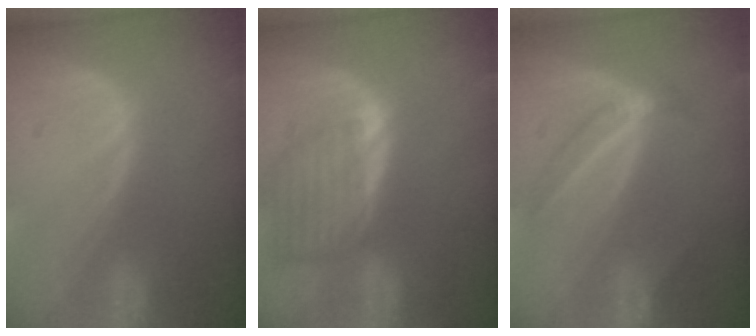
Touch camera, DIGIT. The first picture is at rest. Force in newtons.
{"total": 7.7, "press": 7.0, "slide": 3.2}
{"total": 4.5, "press": 4.3, "slide": 1.2}